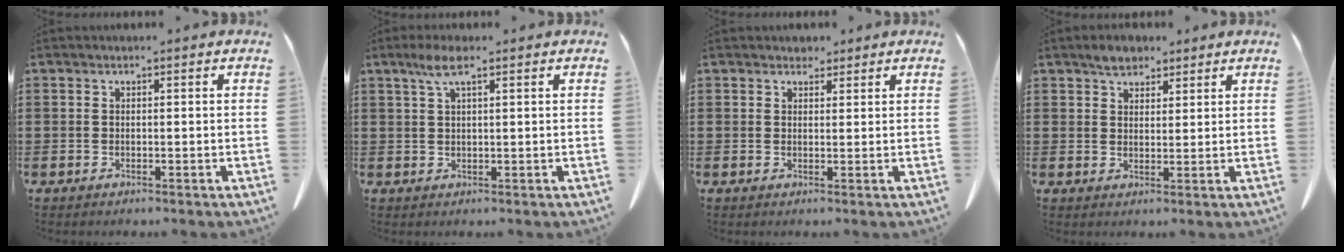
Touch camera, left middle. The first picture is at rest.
{"total": 4.0, "force": [2.1, 0.8, 3.3], "torque": [-0.070, 0.007, 0.035]}
{"total": 1.8, "force": [1.6, 0.8, 0.2], "torque": [0.001, 0.002, 0.030]}
{"total": 3.3, "force": [2.7, 1.6, 0.9], "torque": [-0.017, 0.005, 0.050]}